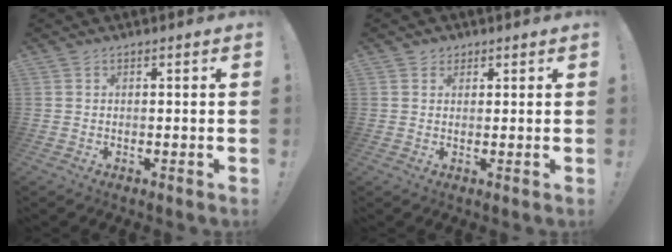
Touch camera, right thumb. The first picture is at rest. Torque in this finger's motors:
{"motor_torque": [-0.01, -0.02, 0.01, -0.01, 0.00]}